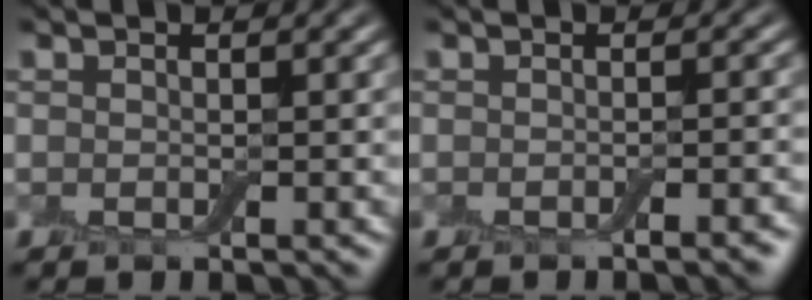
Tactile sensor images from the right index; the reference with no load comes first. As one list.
[{"total": 1.8, "force": [-1.0, 0.4, 1.5], "torque": [-0.011, 0.002, -0.015]}]